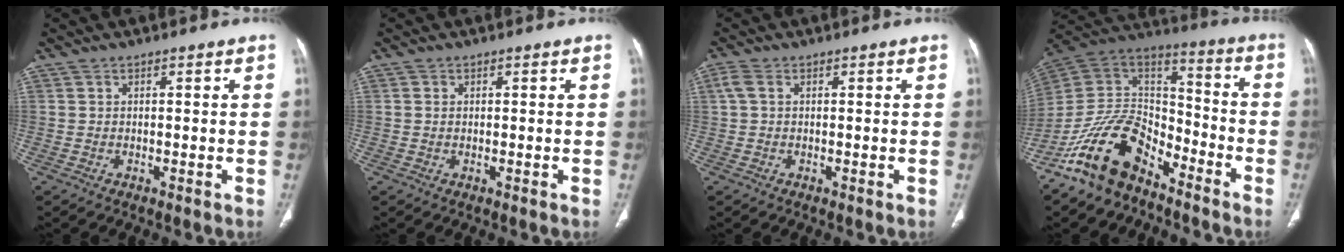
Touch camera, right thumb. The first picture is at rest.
{"total": 0.5, "force": [0.1, 0.4, 0.3], "torque": [-0.006, 0.001, 0.002]}
{"total": 2.4, "force": [0.7, 1.4, 1.7], "torque": [-0.051, 0.014, 0.018]}
{"total": 17.3, "force": [-11.6, 9.4, 8.6], "torque": [-0.132, 0.097, -0.225]}